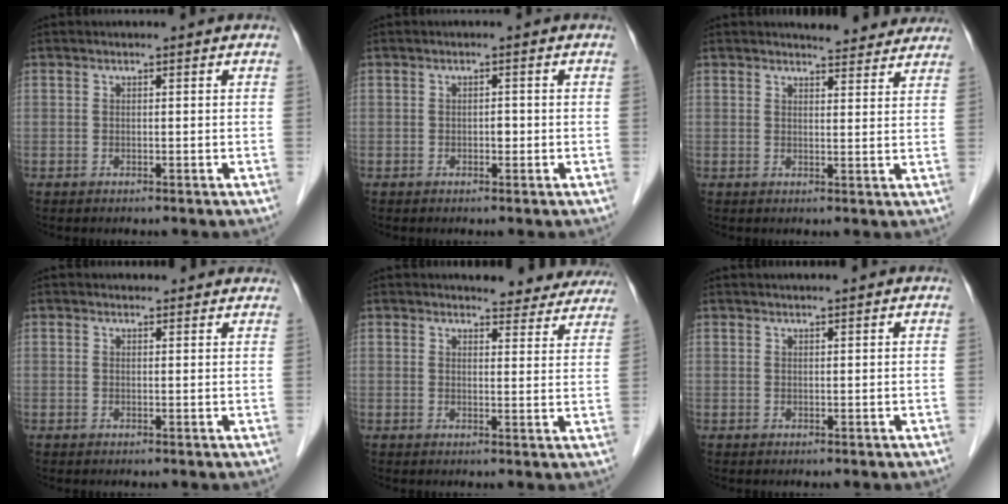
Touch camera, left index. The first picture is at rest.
{"total": 0.7, "force": [-0.3, 0.4, 0.5], "torque": [-0.007, 0.001, -0.005]}
{"total": 7.5, "force": [7.2, 1.4, 1.5], "torque": [-0.012, -0.005, 0.072]}
{"total": 4.2, "force": [3.9, 1.5, 0.7], "torque": [-0.004, 0.014, 0.037]}
{"total": 9.6, "force": [9.2, 2.5, 1.4], "torque": [0.012, -0.020, 0.083]}
{"total": 1.7, "force": [1.5, -0.3, 0.7], "torque": [-0.006, 0.013, 0.029]}